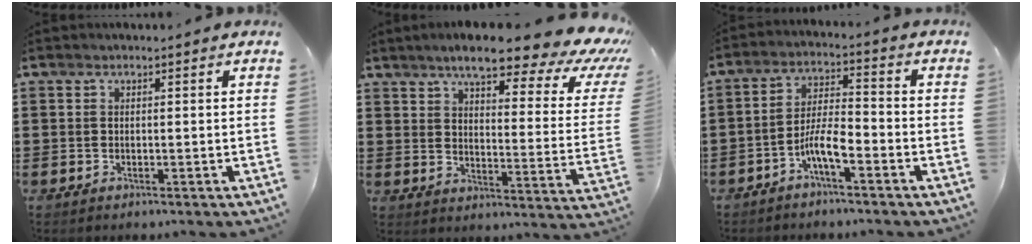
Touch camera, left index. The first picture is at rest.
{"total": 10.1, "force": [7.5, 1.7, 6.5], "torque": [-0.123, -0.049, 0.120]}
{"total": 6.1, "force": [-3.2, 1.5, 4.9], "torque": [-0.104, 0.005, -0.064]}